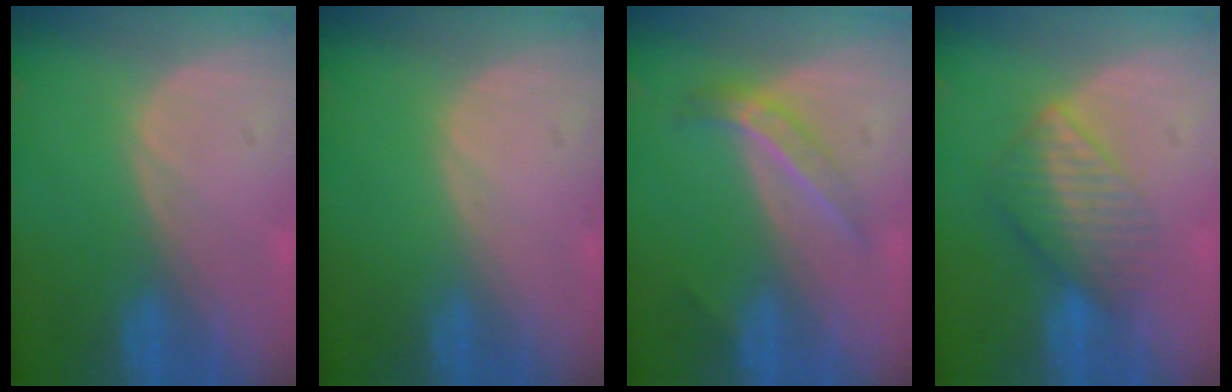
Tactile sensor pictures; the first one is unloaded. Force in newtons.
{"total": 0.0}
{"total": 4.3, "press": 4.0, "slide": 1.6}
{"total": 6.7, "press": 5.9, "slide": 3.1}